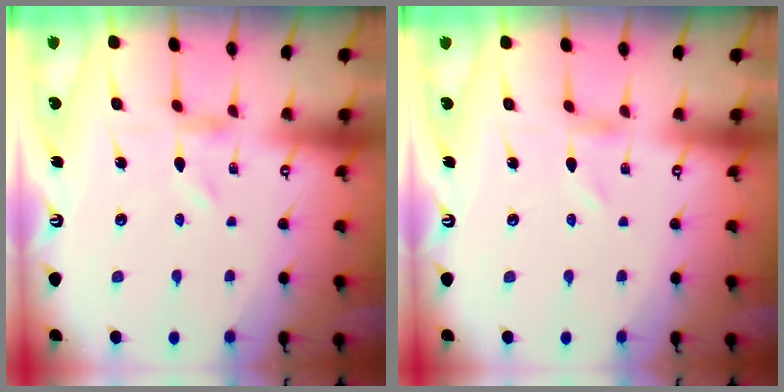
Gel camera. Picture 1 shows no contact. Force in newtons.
{"total": 0.6, "press": 0.5, "slide": 0.2}